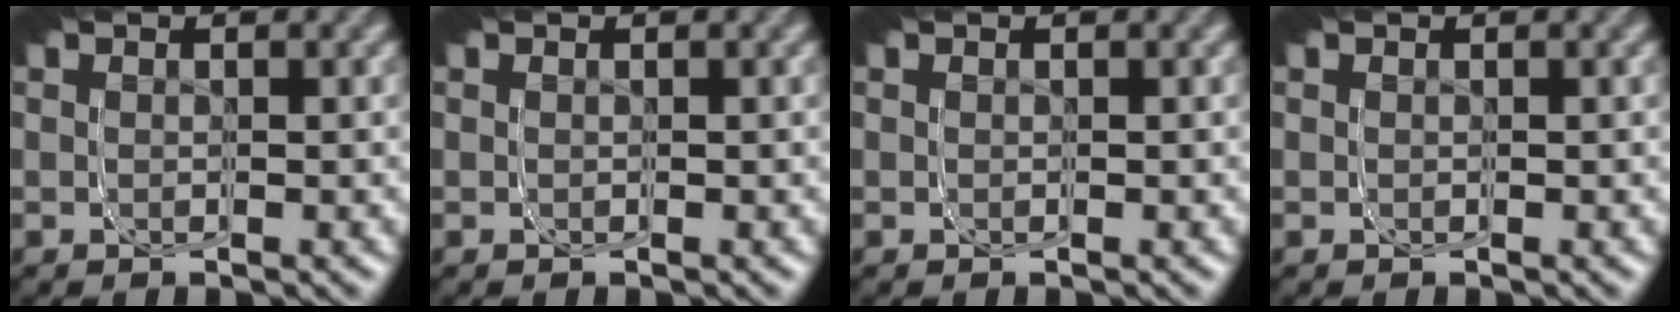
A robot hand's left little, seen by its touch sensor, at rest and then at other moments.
{"total": 0.0}
{"total": 0.0}
{"total": 0.0}